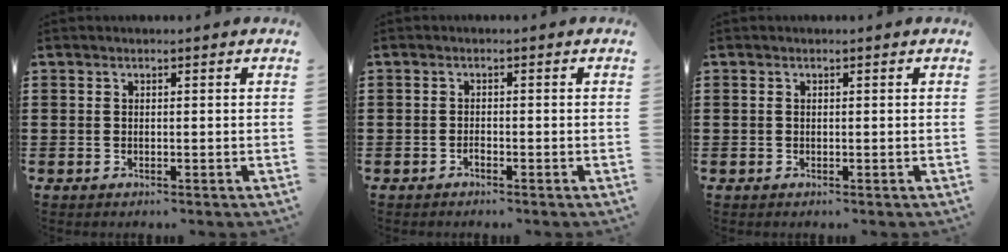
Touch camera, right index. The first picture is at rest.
{"total": 0.8, "force": [-0.7, 0.2, 0.4], "torque": [-0.011, -0.003, -0.012]}
{"total": 0.0}